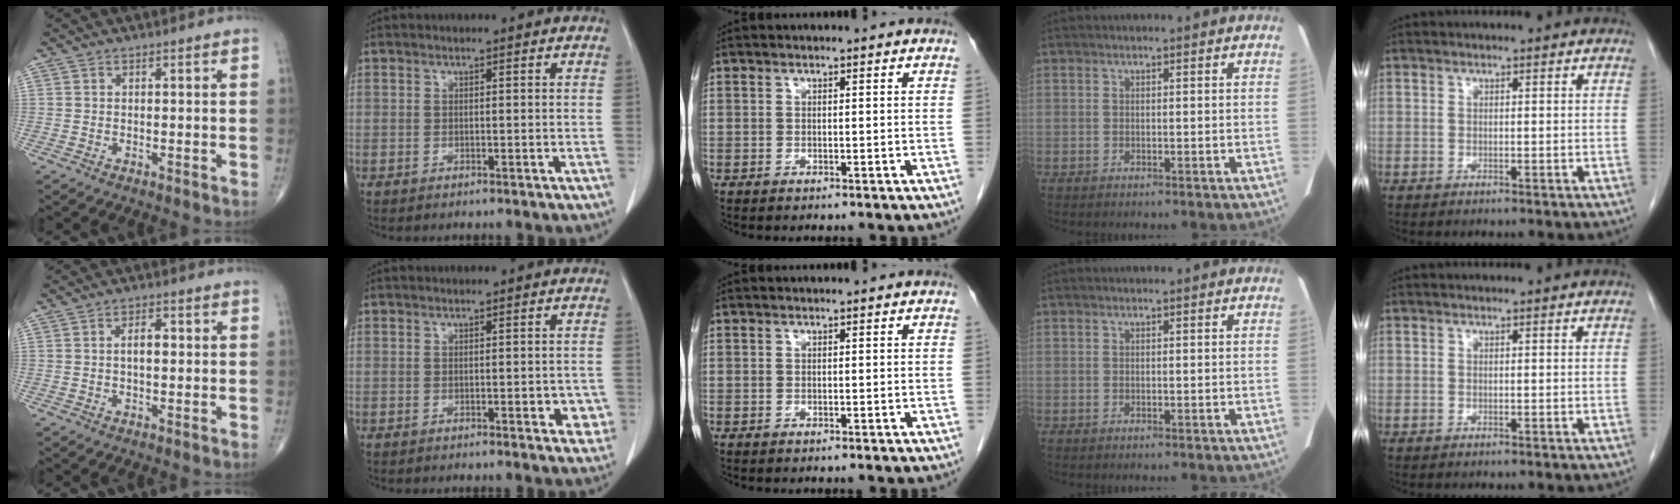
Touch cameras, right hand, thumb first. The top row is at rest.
{"thumb": {"total": 3.6, "force": [0.3, 1.8, 3.1], "torque": [-0.050, 0.008, 0.003]}, "index": {"total": 3.3, "force": [-0.9, 1.4, 2.8], "torque": [-0.018, 0.001, -0.007]}}